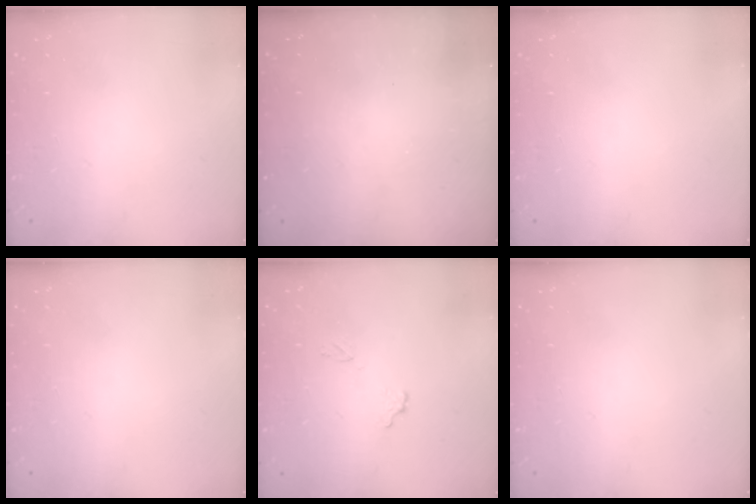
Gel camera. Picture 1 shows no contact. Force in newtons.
{"total": 3.0, "press": 3.0, "slide": 0.1}
{"total": 0.0}
{"total": 0.0}
{"total": 6.4, "press": 6.4, "slide": 0.3}
{"total": 0.0}